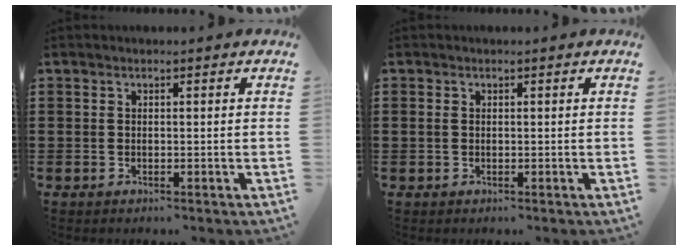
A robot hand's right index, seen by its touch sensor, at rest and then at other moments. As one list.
[{"total": 0.6, "force": [0.1, 0.5, 0.4], "torque": [-0.011, 0.003, 0.000]}]